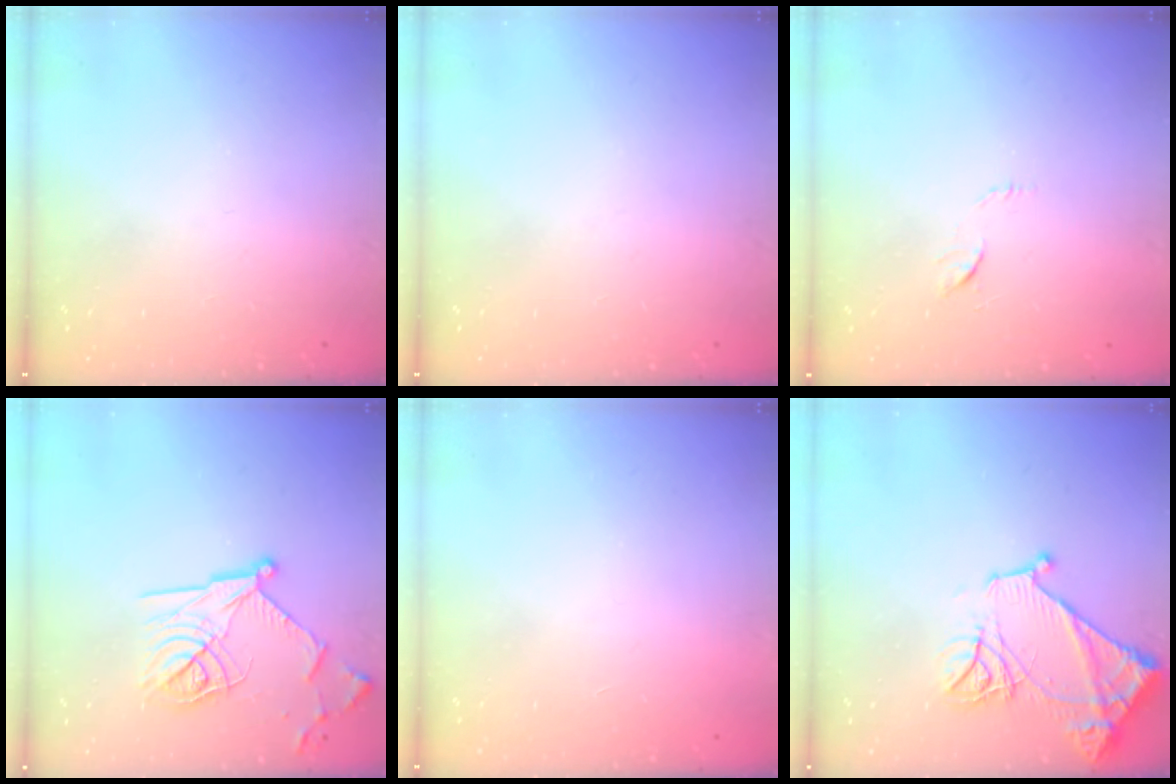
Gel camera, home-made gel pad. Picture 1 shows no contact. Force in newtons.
{"total": 0.0}
{"total": 4.6, "press": 4.5, "slide": 0.5}
{"total": 18.1, "press": 18.1, "slide": 1.0}
{"total": 1.6, "press": 1.6, "slide": 0.1}
{"total": 13.5, "press": 13.4, "slide": 1.3}